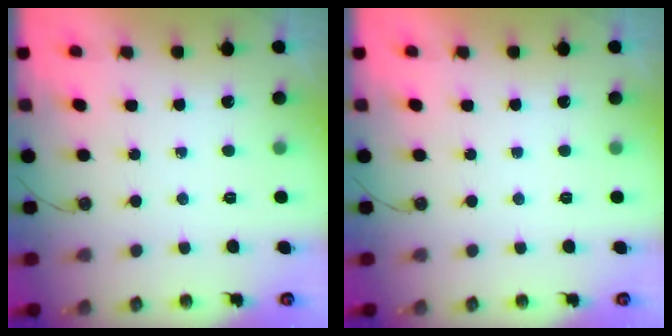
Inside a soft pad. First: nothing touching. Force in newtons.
{"total": 0.0}